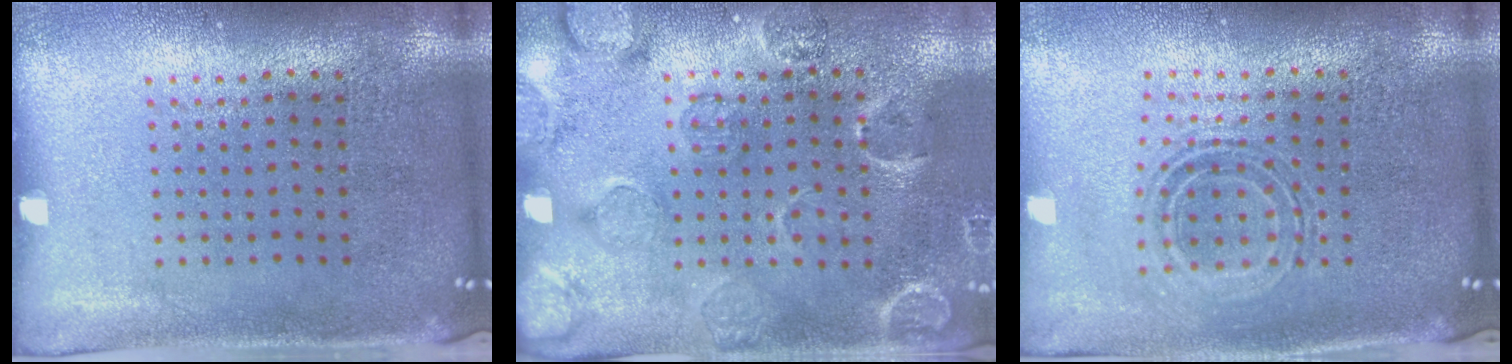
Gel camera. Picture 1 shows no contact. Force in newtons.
{"total": 2.8, "press": 1.8, "slide": 2.1}
{"total": 0.7, "press": 0.7, "slide": 0.2}